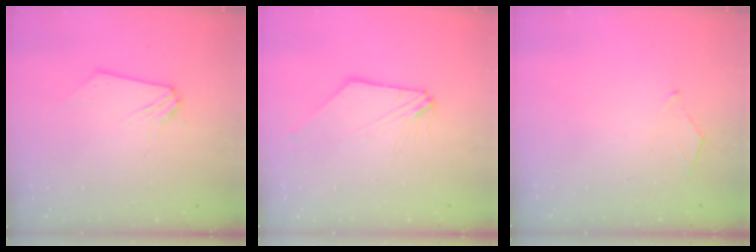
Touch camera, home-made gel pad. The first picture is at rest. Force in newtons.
{"total": 2.5, "press": 2.5, "slide": 0.5}
{"total": 3.3, "press": 3.3, "slide": 0.4}